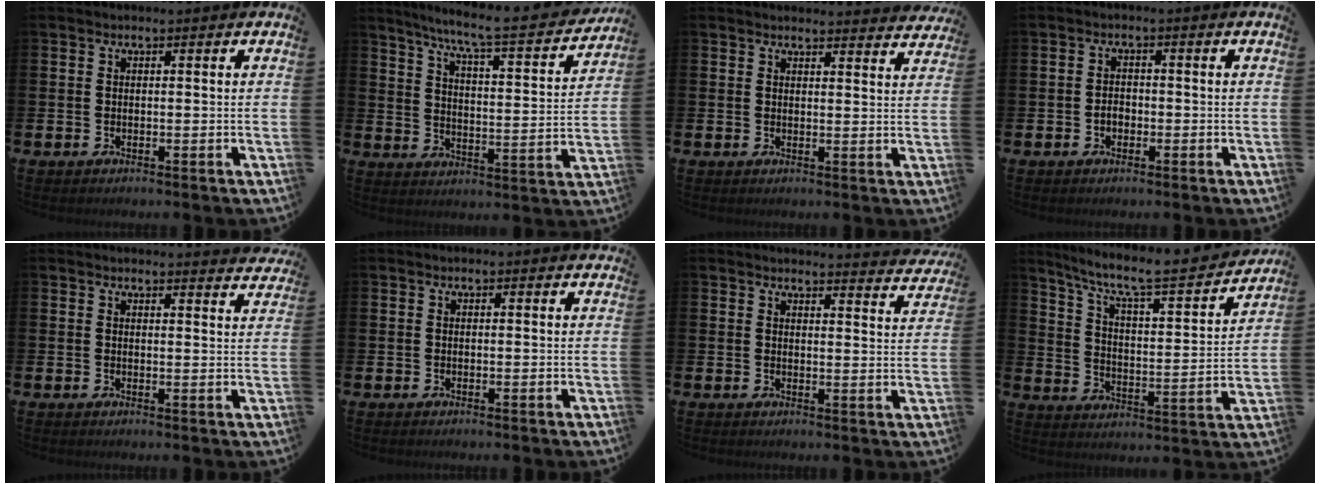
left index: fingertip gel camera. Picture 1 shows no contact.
{"total": 7.3, "force": [6.4, 0.1, 3.6], "torque": [-0.090, -0.052, 0.103]}
{"total": 2.6, "force": [2.6, 0.3, 0.0], "torque": [0.004, -0.018, 0.045]}
{"total": 1.7, "force": [-0.6, 1.3, 0.9], "torque": [-0.008, 0.000, -0.016]}
{"total": 2.2, "force": [2.2, 0.1, -0.1], "torque": [0.007, -0.016, 0.037]}
{"total": 0.6, "force": [0.5, 0.1, 0.1], "torque": [0.008, -0.001, 0.008]}
{"total": 3.1, "force": [3.1, 0.1, 0.1], "torque": [0.009, -0.028, 0.051]}
{"total": 8.6, "force": [7.4, 1.4, 4.2], "torque": [-0.108, -0.053, 0.118]}